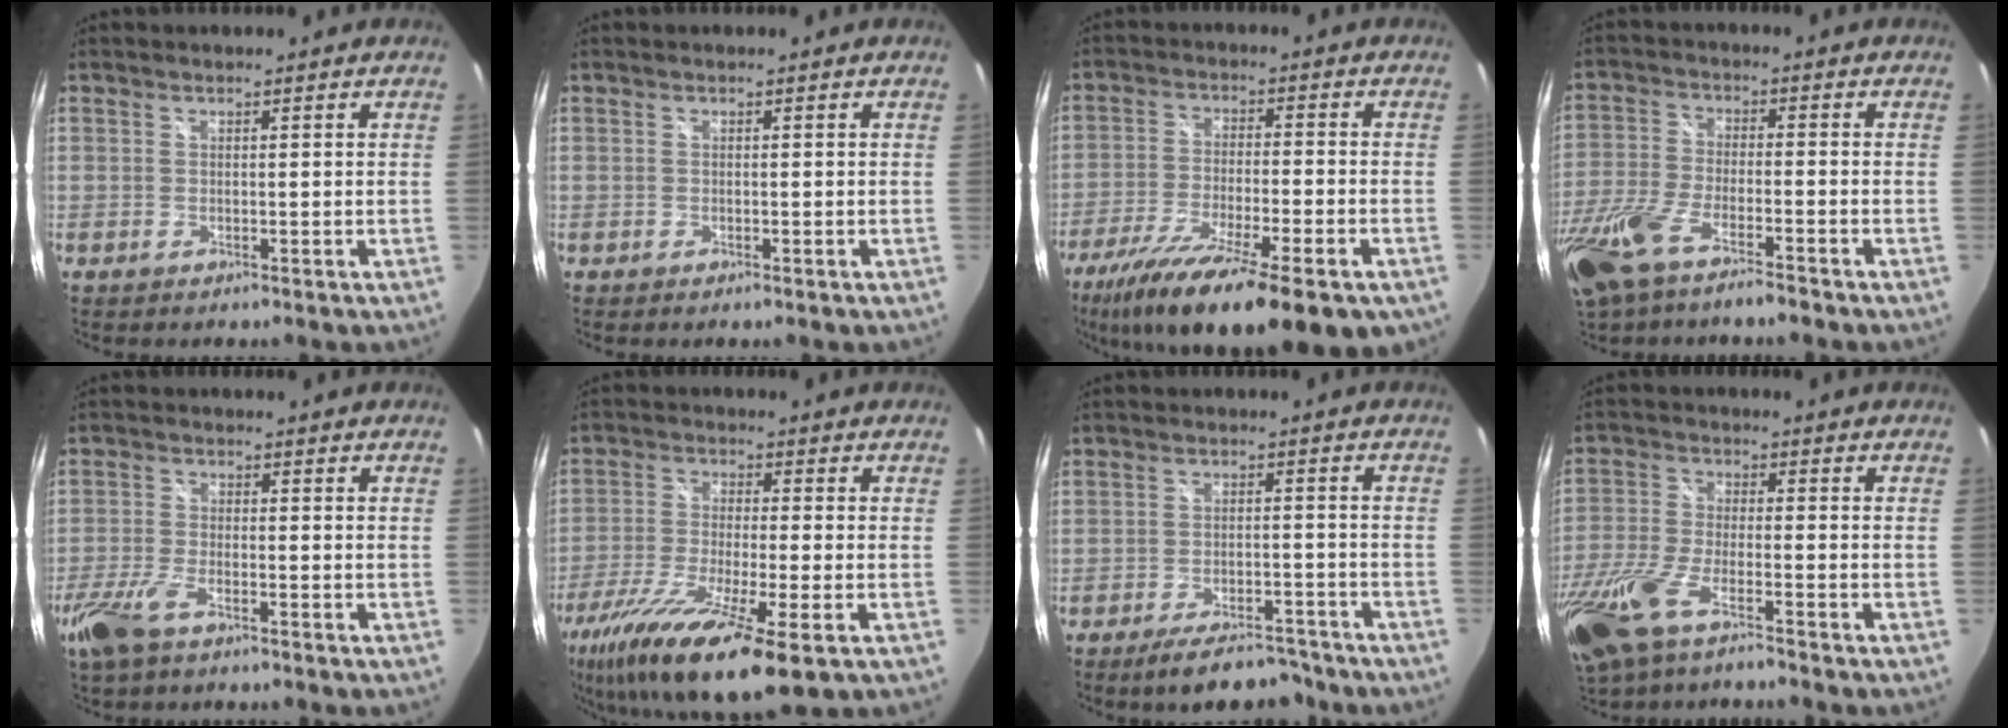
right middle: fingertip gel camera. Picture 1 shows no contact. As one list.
[{"total": 0.0}, {"total": 21.6, "force": [-14.5, 5.2, 15.2], "torque": [-0.275, -0.061, -0.231]}, {"total": 14.3, "force": [-10.2, 3.9, 9.3], "torque": [-0.220, -0.039, -0.198]}, {"total": 7.3, "force": [-4.8, 2.6, 4.9], "torque": [-0.127, -0.015, -0.096]}, {"total": 18.0, "force": [-10.1, 3.6, 14.5], "torque": [-0.289, -0.066, -0.181]}, {"total": 9.5, "force": [-8.0, 3.0, 4.0], "torque": [-0.083, 0.005, -0.114]}, {"total": 14.3, "force": [-9.9, 3.7, 9.6], "torque": [-0.224, -0.040, -0.197]}]